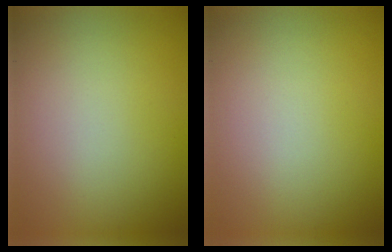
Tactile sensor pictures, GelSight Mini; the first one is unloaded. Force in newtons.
{"total": 0.0}